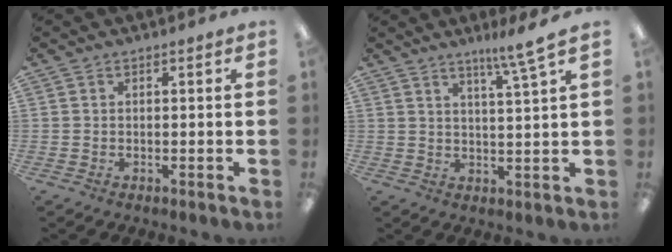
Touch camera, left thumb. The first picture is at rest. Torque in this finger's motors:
{"motor_torque": [0.16, -0.16, 0.56, -0.62, 0.02]}